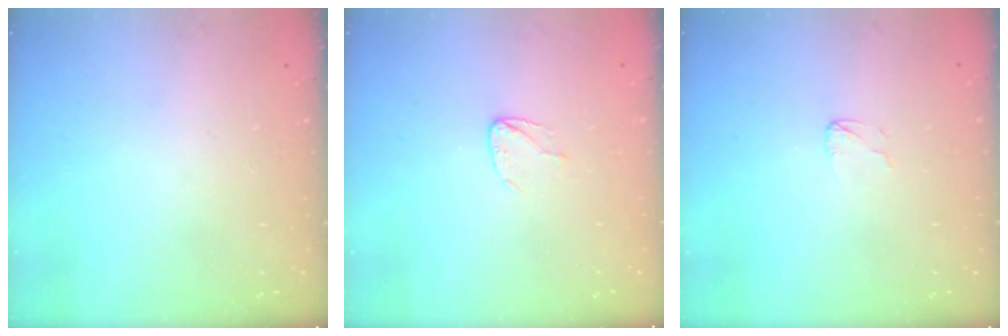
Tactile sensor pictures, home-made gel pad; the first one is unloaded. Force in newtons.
{"total": 4.5, "press": 4.5, "slide": 0.4}
{"total": 2.9, "press": 2.9, "slide": 0.2}